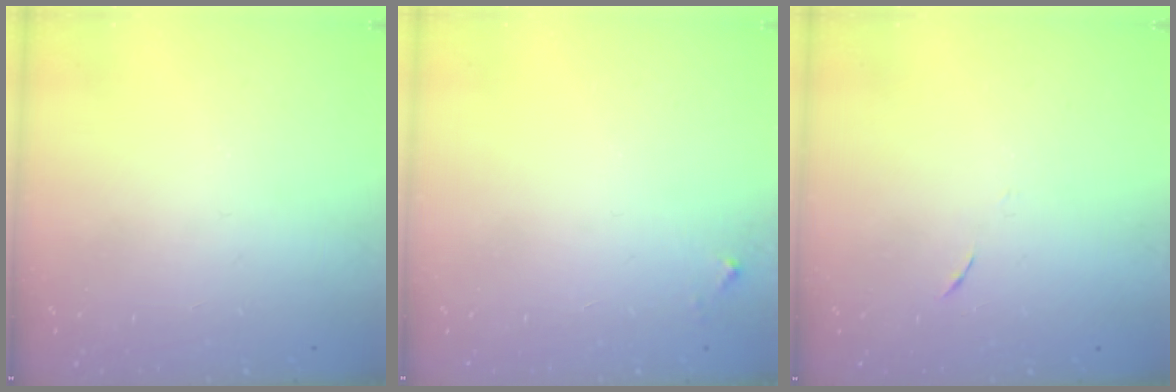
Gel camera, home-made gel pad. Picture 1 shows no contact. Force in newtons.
{"total": 2.8, "press": 2.8, "slide": 0.2}
{"total": 3.5, "press": 3.4, "slide": 0.9}